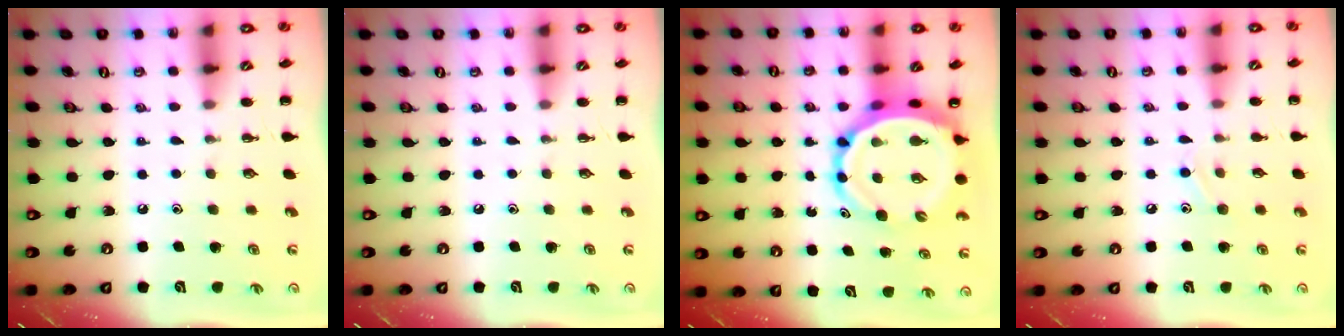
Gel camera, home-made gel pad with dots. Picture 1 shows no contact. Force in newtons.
{"total": 0.0}
{"total": 10.5, "press": 10.1, "slide": 3.1}
{"total": 6.8, "press": 6.5, "slide": 2.0}